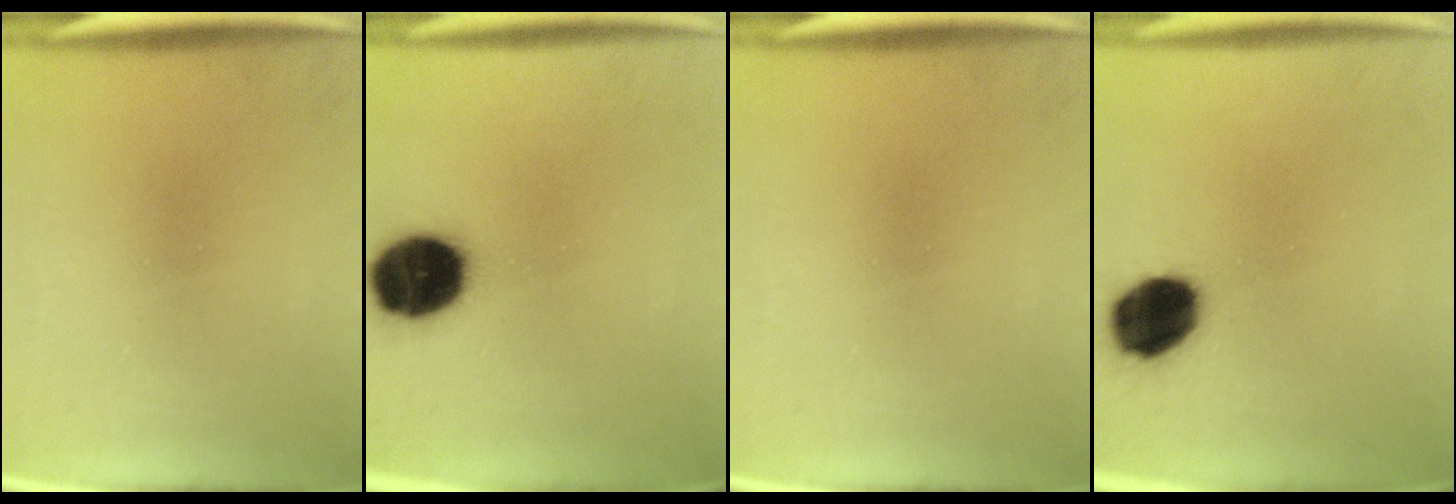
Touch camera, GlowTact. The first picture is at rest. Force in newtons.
{"total": 16.1}
{"total": 0.0}
{"total": 13.0}